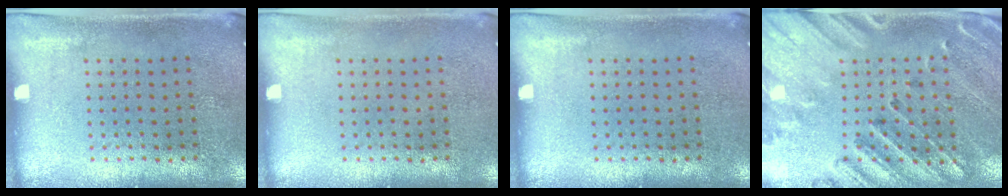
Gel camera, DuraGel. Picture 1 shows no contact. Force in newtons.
{"total": 0.0}
{"total": 0.0}
{"total": 2.6, "press": 2.4, "slide": 0.9}